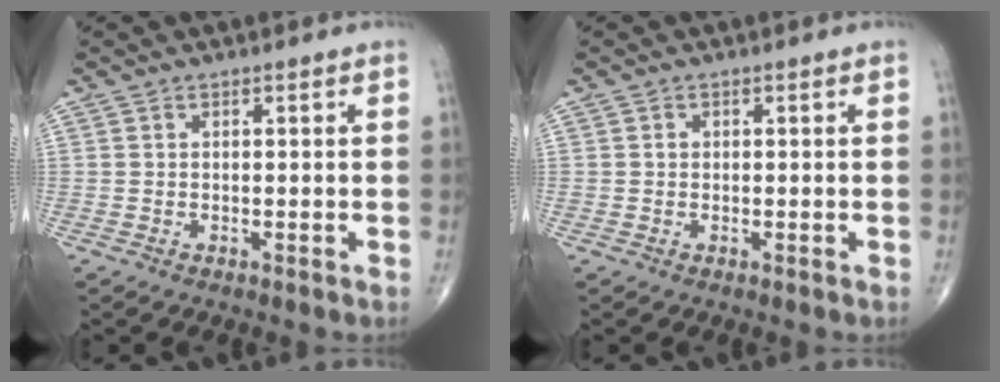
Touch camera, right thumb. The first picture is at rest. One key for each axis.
{"total": 0.8, "fx": 0.1, "fy": 0.7, "fz": 0.3, "tx": -0.001, "ty": 0.002, "tz": 0.003}